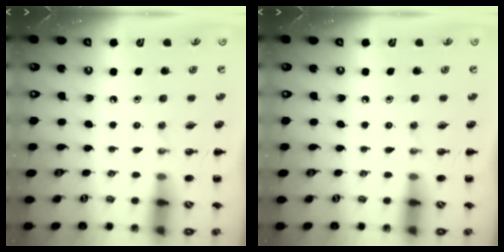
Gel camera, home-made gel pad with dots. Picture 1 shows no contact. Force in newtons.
{"total": 0.0}